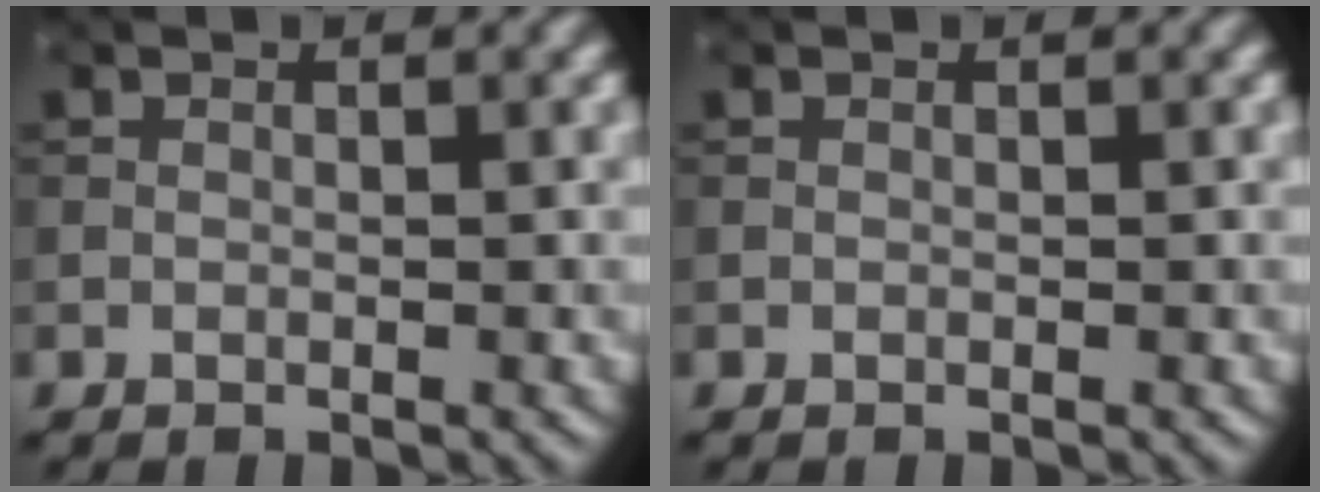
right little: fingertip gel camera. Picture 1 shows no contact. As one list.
[{"total": 0.0}]